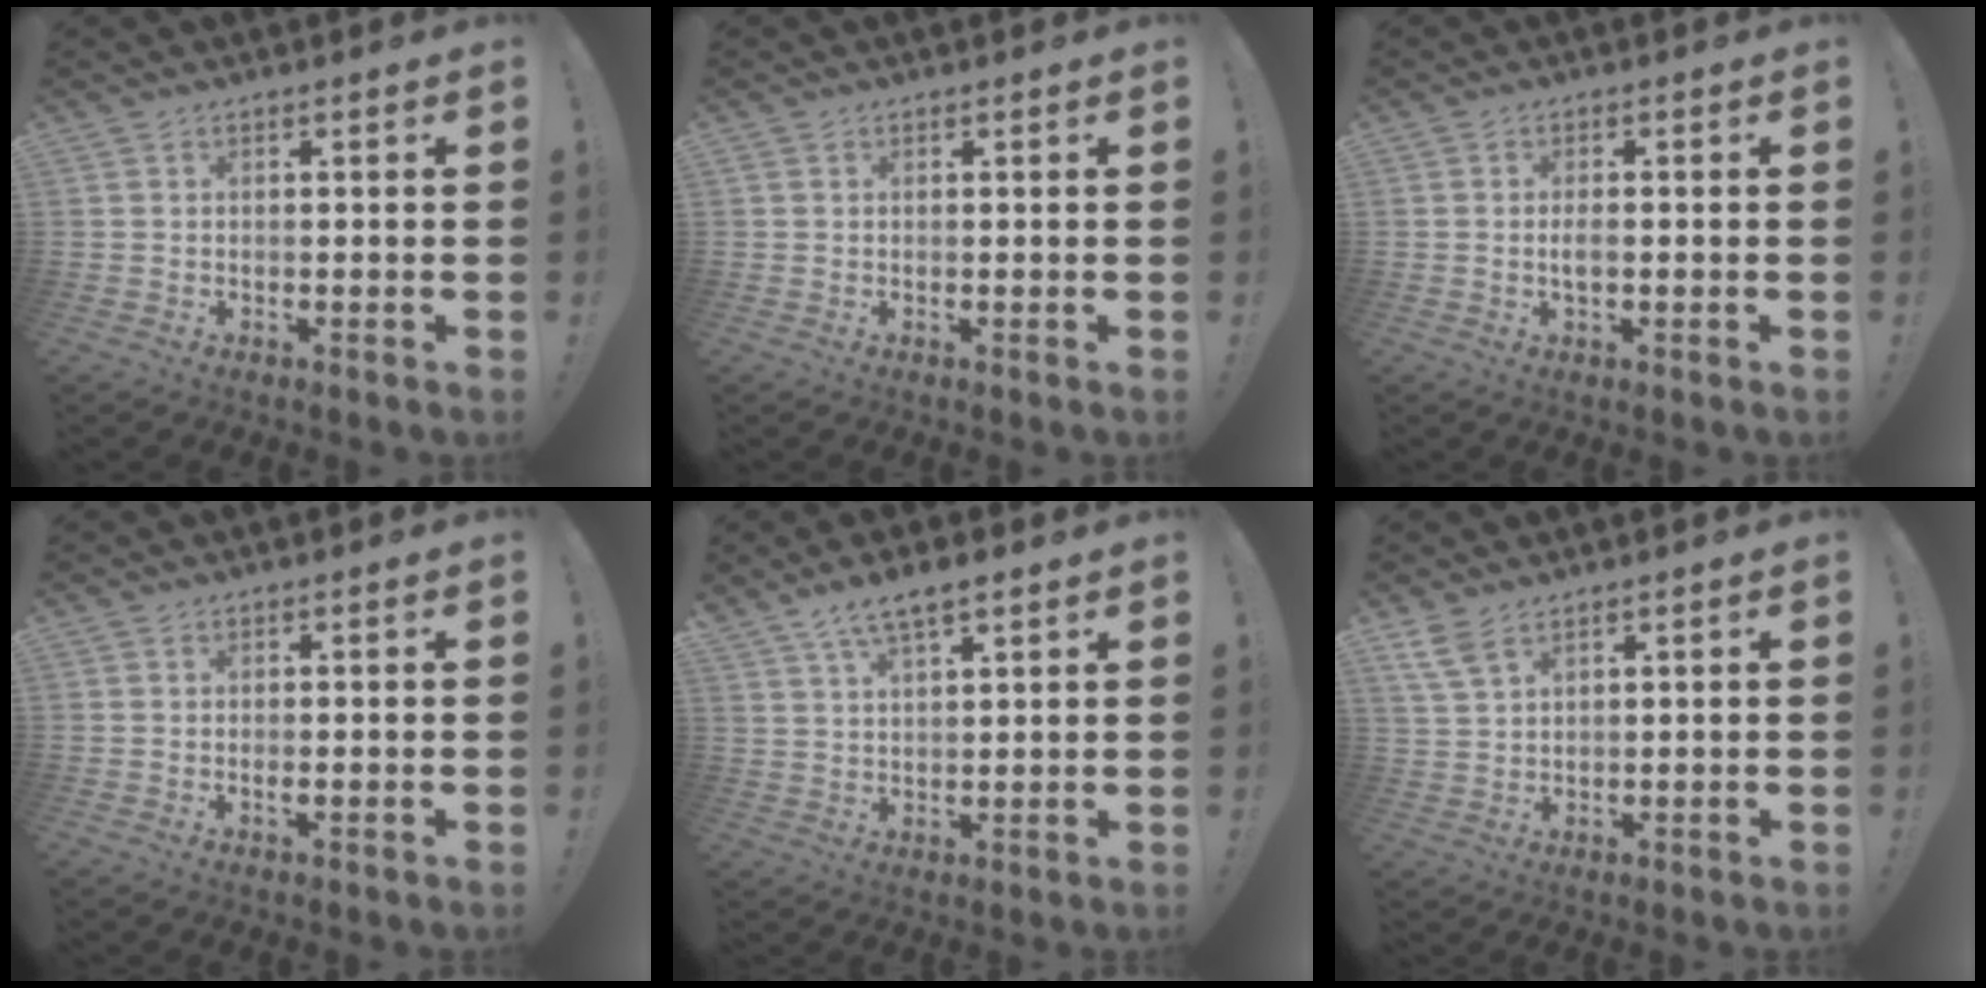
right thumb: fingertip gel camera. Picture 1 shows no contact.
{"total": 0.0}
{"total": 2.5, "force": [-0.6, 0.9, 2.2], "torque": [-0.045, 0.000, -0.015]}
{"total": 1.0, "force": [-0.1, 0.1, 1.0], "torque": [-0.018, -0.003, -0.002]}
{"total": 6.6, "force": [4.6, 2.2, 4.2], "torque": [-0.064, -0.022, 0.082]}
{"total": 5.5, "force": [3.9, 2.3, 3.2], "torque": [-0.065, -0.014, 0.077]}